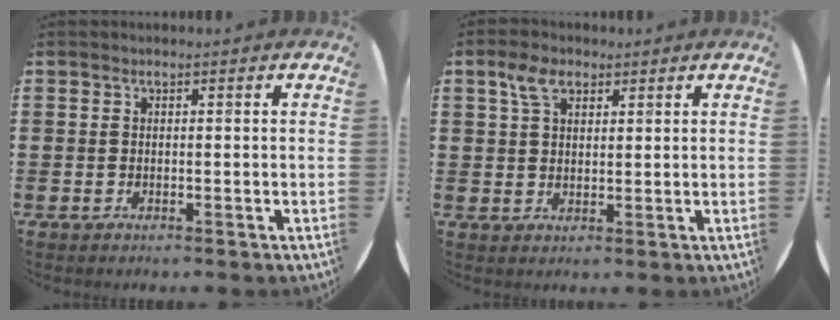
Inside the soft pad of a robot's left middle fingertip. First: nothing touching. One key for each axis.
{"total": 4.1, "fx": 2.5, "fy": 2.3, "fz": 2.3, "tx": -0.044, "ty": 0.005, "tz": 0.044}